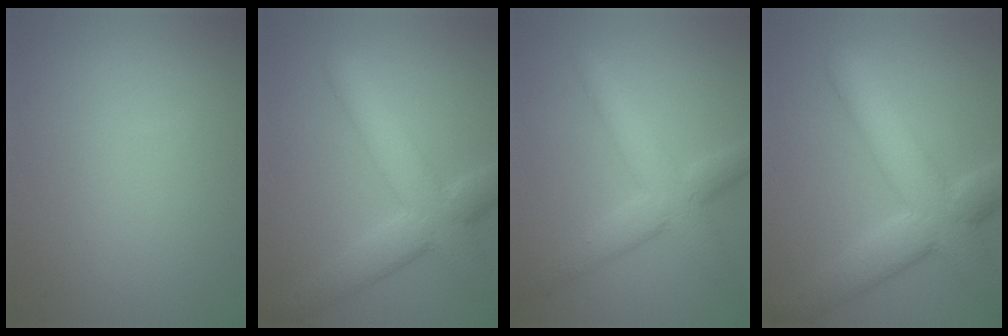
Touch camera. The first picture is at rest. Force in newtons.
{"total": 6.6, "press": 6.6, "slide": 0.4}
{"total": 5.0, "press": 5.0, "slide": 0.2}
{"total": 8.0, "press": 8.0, "slide": 0.5}